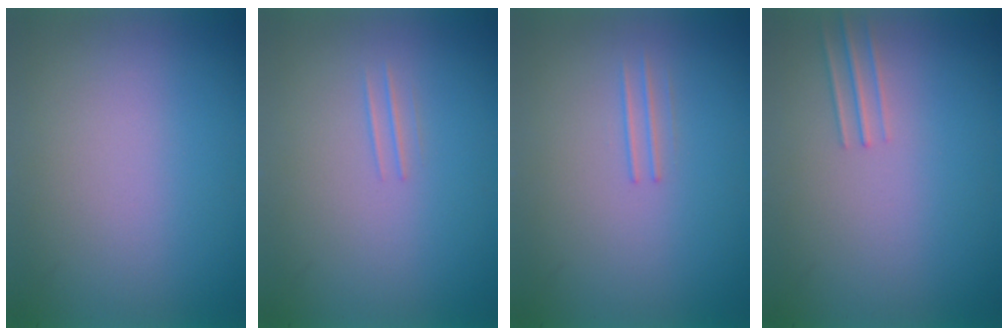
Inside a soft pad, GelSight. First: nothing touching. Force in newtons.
{"total": 1.1}
{"total": 1.1}
{"total": 1.0}